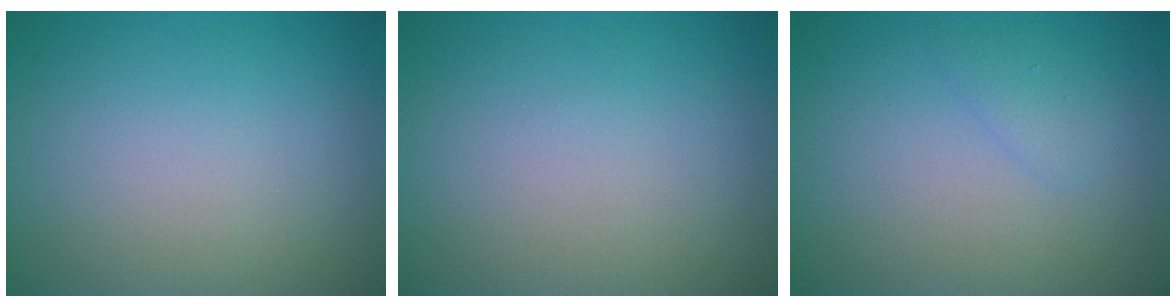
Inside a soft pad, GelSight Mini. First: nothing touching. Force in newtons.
{"total": 0.0}
{"total": 1.1, "press": 1.1, "slide": 0.0}